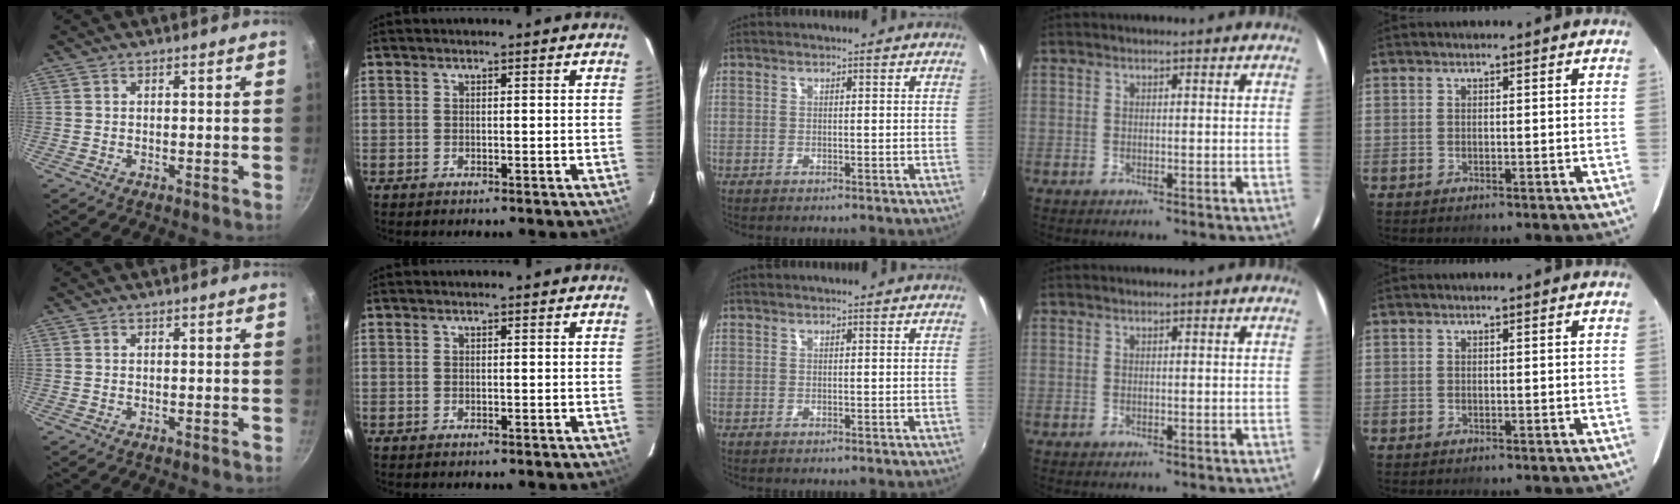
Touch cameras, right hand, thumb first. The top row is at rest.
{}